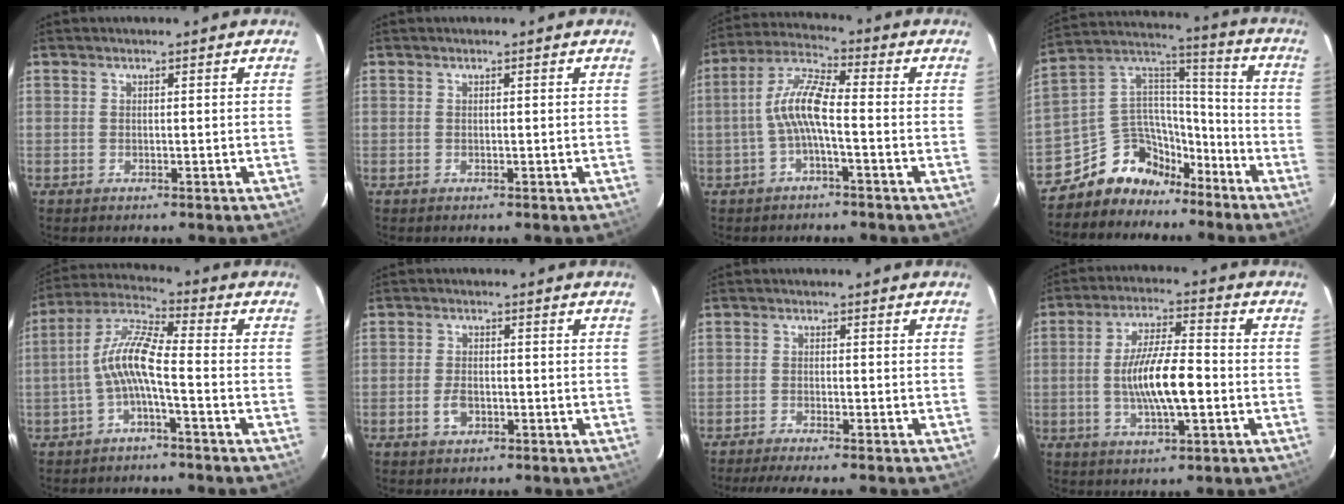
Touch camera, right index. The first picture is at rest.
{"total": 0.0}
{"total": 7.7, "force": [-1.7, 1.5, 7.4], "torque": [-0.167, 0.017, -0.032]}
{"total": 13.1, "force": [-9.5, 8.3, 3.6], "torque": [-0.084, 0.070, -0.161]}
{"total": 8.3, "force": [-2.5, 1.2, 7.9], "torque": [-0.182, 0.018, -0.047]}
{"total": 3.4, "force": [-1.4, 2.1, 2.3], "torque": [-0.047, 0.000, -0.023]}
{"total": 6.0, "force": [-5.3, -0.2, 2.9], "torque": [-0.064, -0.014, -0.084]}
{"total": 11.5, "force": [-1.9, 2.8, 11.0], "torque": [-0.204, -0.002, -0.032]}